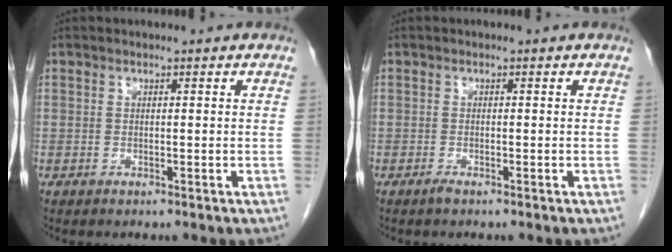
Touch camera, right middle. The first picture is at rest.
{"total": 0.7, "force": [-0.6, 0.0, 0.4], "torque": [-0.010, -0.001, -0.010]}